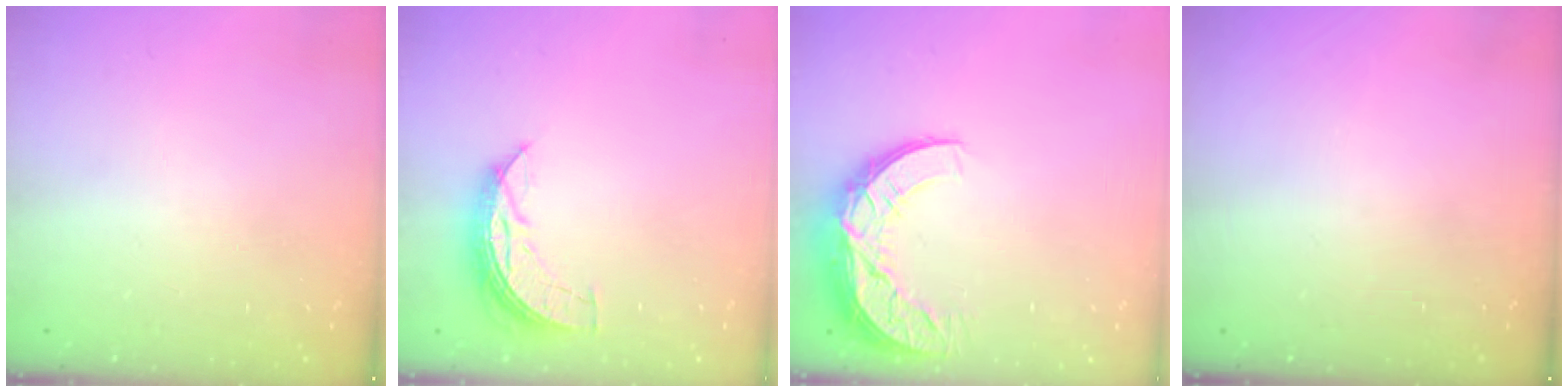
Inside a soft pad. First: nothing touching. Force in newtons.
{"total": 6.9, "press": 6.9, "slide": 0.3}
{"total": 11.3, "press": 11.2, "slide": 0.9}
{"total": 0.0}